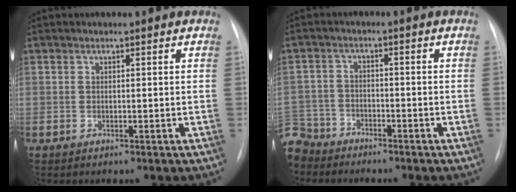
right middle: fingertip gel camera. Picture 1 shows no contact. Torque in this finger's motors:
{"motor_torque": [-0.18, -0.47, -0.03, -0.08]}